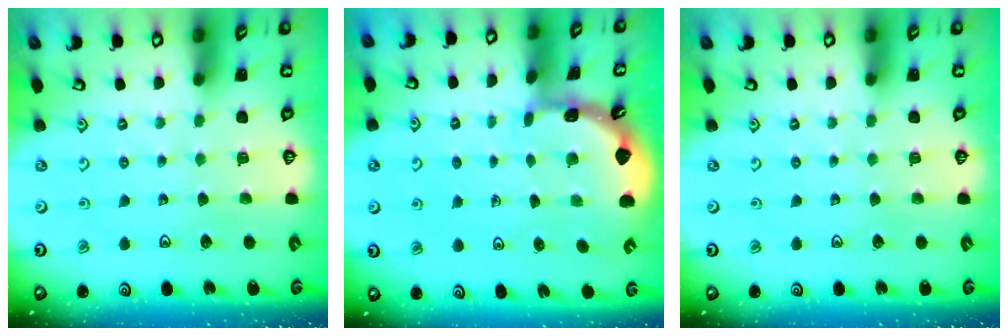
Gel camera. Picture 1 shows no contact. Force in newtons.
{"total": 1.6, "press": 1.6, "slide": 0.1}
{"total": 0.0}